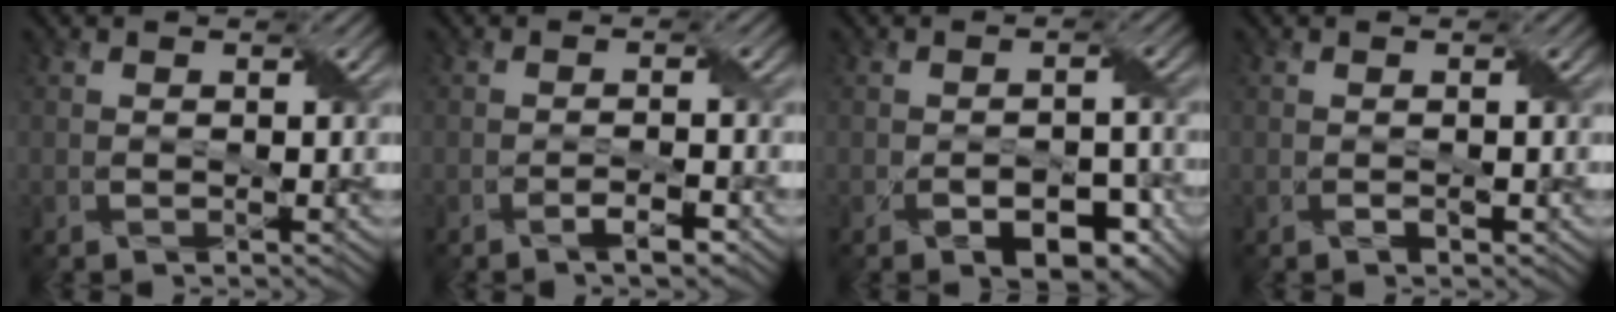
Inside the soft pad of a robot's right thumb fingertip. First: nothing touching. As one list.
[{"total": 2.1, "force": [-1.5, 0.3, 1.5], "torque": [-0.028, 0.005, -0.027]}, {"total": 5.5, "force": [-2.7, 3.1, 3.6], "torque": [-0.050, -0.011, -0.034]}, {"total": 0.8, "force": [-0.4, 0.5, 0.6], "torque": [-0.010, 0.000, -0.005]}]